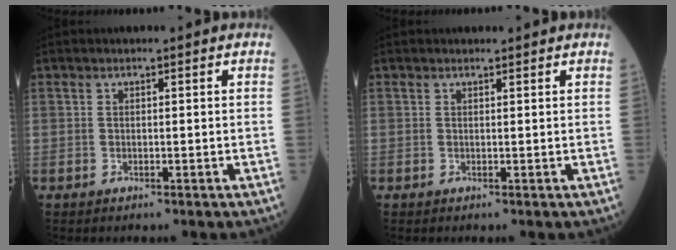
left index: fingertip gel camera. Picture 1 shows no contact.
{"total": 0.7, "force": [0.6, 0.1, -0.2], "torque": [-0.002, 0.000, 0.009]}